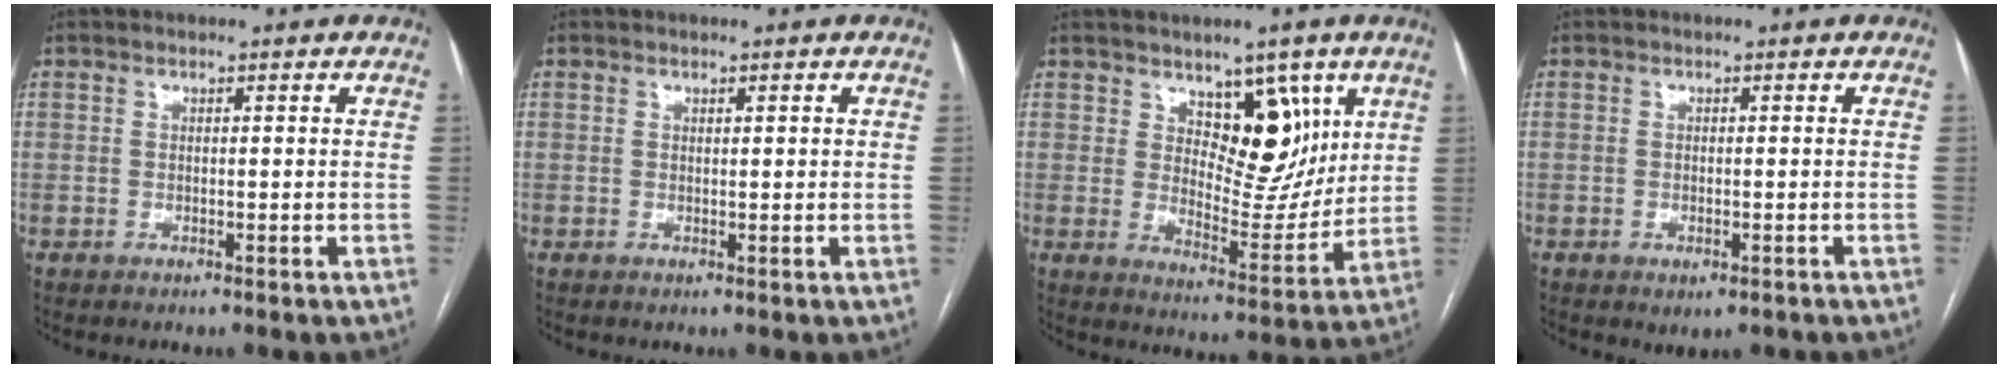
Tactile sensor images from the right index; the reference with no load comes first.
{"total": 0.9, "force": [0.4, 0.2, 0.8], "torque": [-0.016, 0.002, 0.007]}
{"total": 10.1, "force": [4.9, 5.3, 7.0], "torque": [-0.091, -0.004, 0.086]}
{"total": 1.8, "force": [-0.7, 1.0, 1.3], "torque": [-0.016, -0.003, -0.001]}